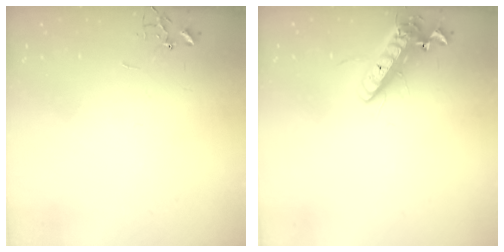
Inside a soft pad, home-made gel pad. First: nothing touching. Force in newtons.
{"total": 14.8, "press": 14.5, "slide": 2.9}